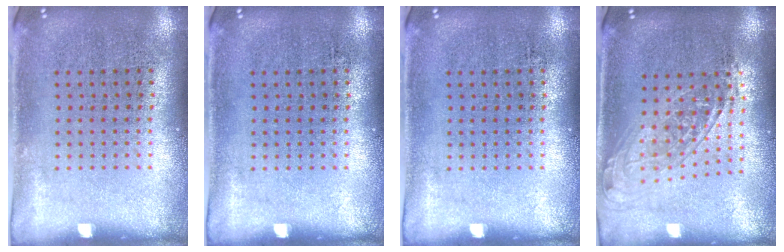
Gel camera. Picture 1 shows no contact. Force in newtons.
{"total": 0.0}
{"total": 0.0}
{"total": 1.6, "press": 1.3, "slide": 0.9}